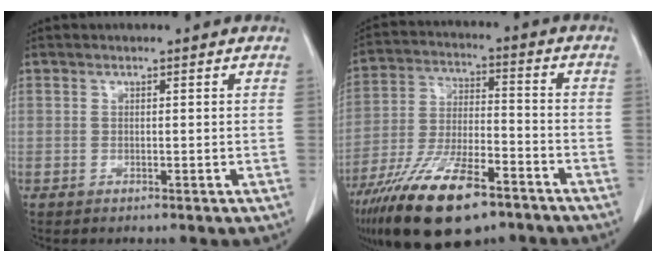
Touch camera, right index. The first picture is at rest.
{"total": 17.3, "force": [-11.5, 4.9, 11.9], "torque": [-0.243, -0.028, -0.207]}